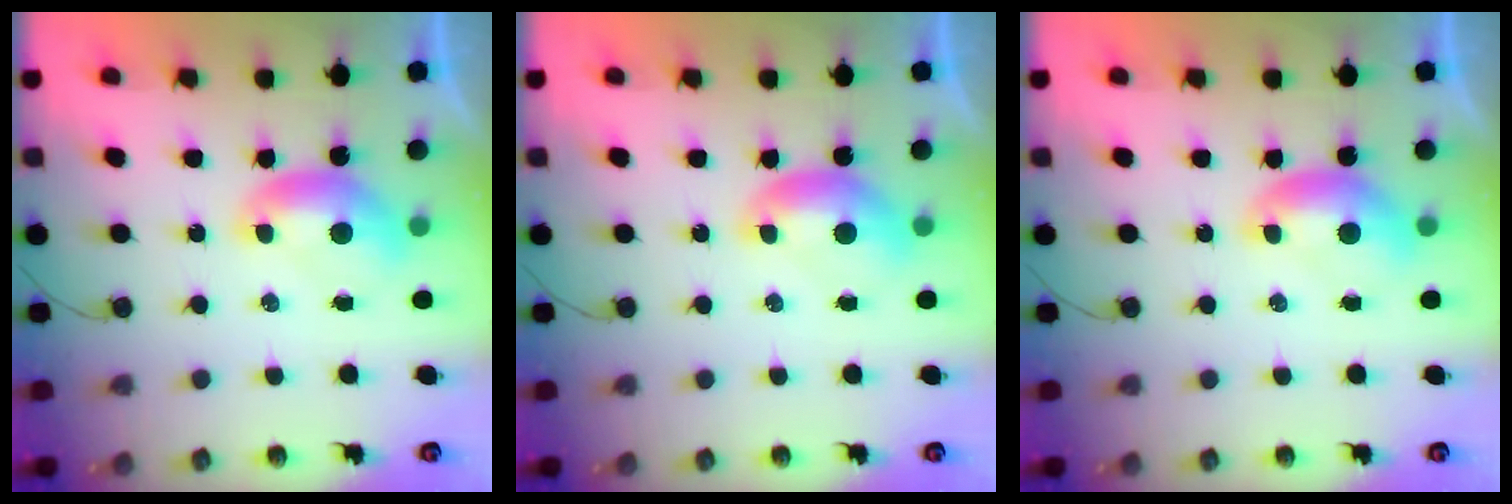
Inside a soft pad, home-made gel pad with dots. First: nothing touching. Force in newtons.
{"total": 0.0}
{"total": 0.0}